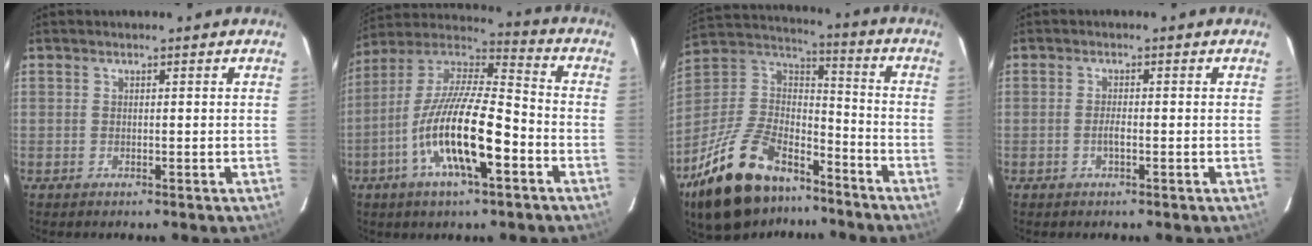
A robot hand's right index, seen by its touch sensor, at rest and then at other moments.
{"total": 18.3, "force": [-6.9, 4.9, 16.2], "torque": [-0.310, -0.018, -0.136]}
{"total": 26.5, "force": [-18.1, 12.8, 14.5], "torque": [-0.304, 0.007, -0.288]}
{"total": 1.4, "force": [-0.6, 0.3, 1.2], "torque": [-0.026, 0.000, -0.011]}